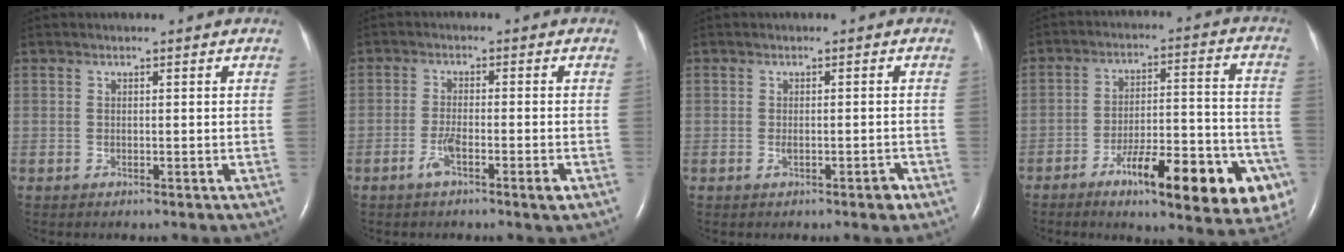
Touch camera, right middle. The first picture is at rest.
{"total": 4.2, "force": [-2.2, 0.2, 3.5], "torque": [-0.071, -0.005, -0.043]}
{"total": 2.2, "force": [-1.1, 0.5, 1.8], "torque": [-0.027, 0.000, -0.014]}
{"total": 19.0, "force": [-9.5, 4.1, 16.0], "torque": [-0.160, 0.014, -0.127]}